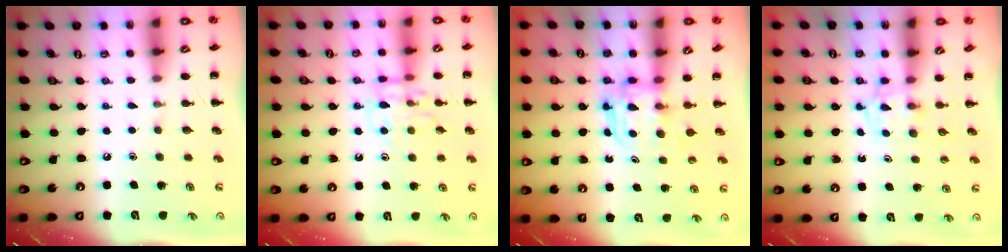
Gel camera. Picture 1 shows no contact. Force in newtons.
{"total": 10.7, "press": 10.7, "slide": 0.8}
{"total": 3.8, "press": 3.7, "slide": 0.2}
{"total": 2.5, "press": 2.2, "slide": 1.3}